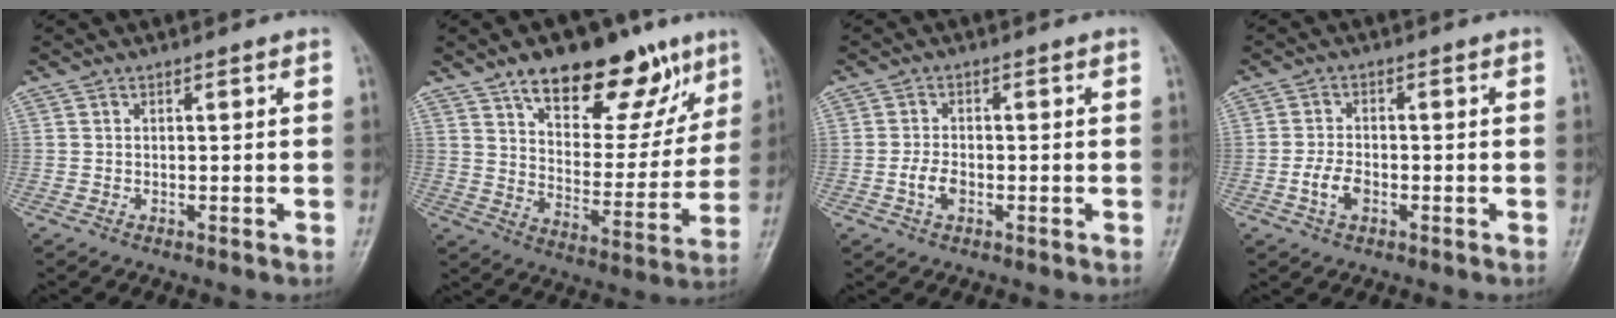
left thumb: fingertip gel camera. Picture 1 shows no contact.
{"total": 21.6, "force": [13.1, 10.2, 13.7], "torque": [-0.144, -0.047, 0.205]}
{"total": 3.2, "force": [-1.0, 1.9, 2.3], "torque": [-0.044, 0.008, -0.021]}
{"total": 4.0, "force": [-1.4, 2.4, 2.8], "torque": [-0.056, 0.009, -0.028]}